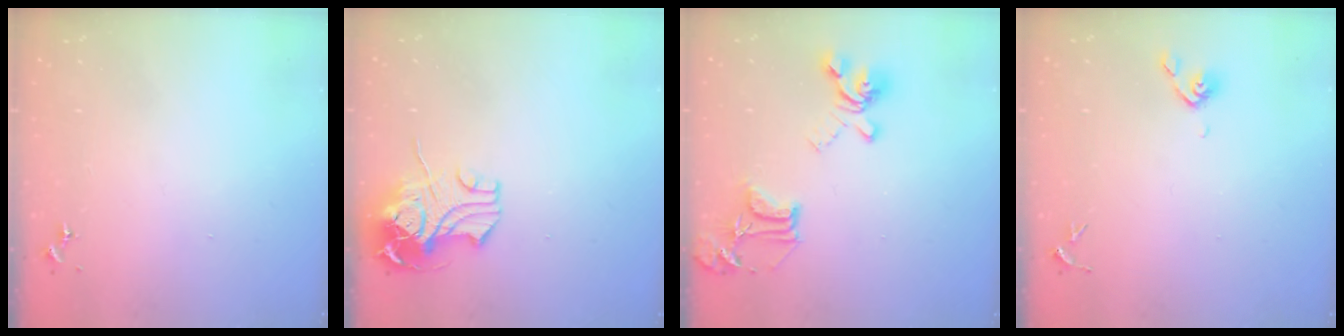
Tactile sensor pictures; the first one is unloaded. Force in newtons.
{"total": 11.8, "press": 11.7, "slide": 2.1}
{"total": 17.0, "press": 17.0, "slide": 1.4}
{"total": 5.1, "press": 4.9, "slide": 1.2}